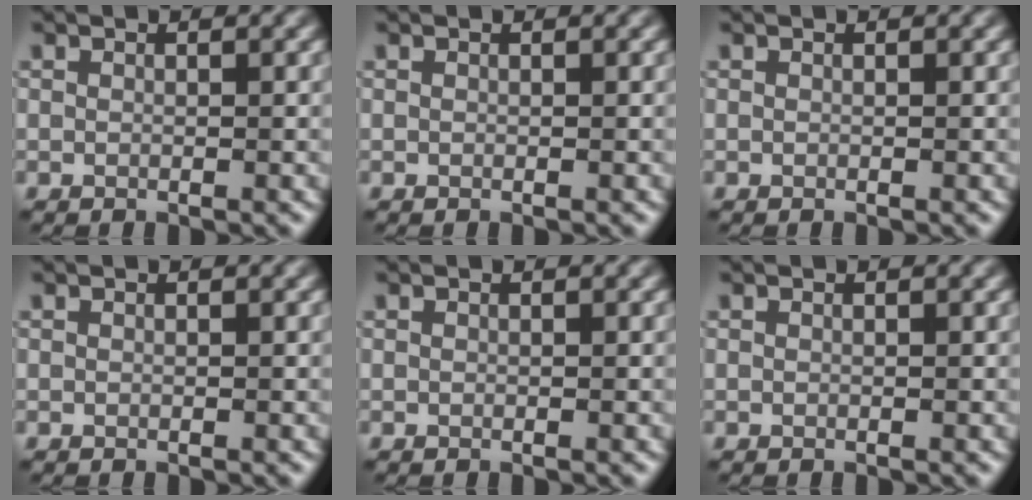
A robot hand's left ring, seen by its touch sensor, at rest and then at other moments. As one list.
[{"total": 0.0}, {"total": 0.0}, {"total": 0.0}, {"total": 0.0}, {"total": 0.0}]